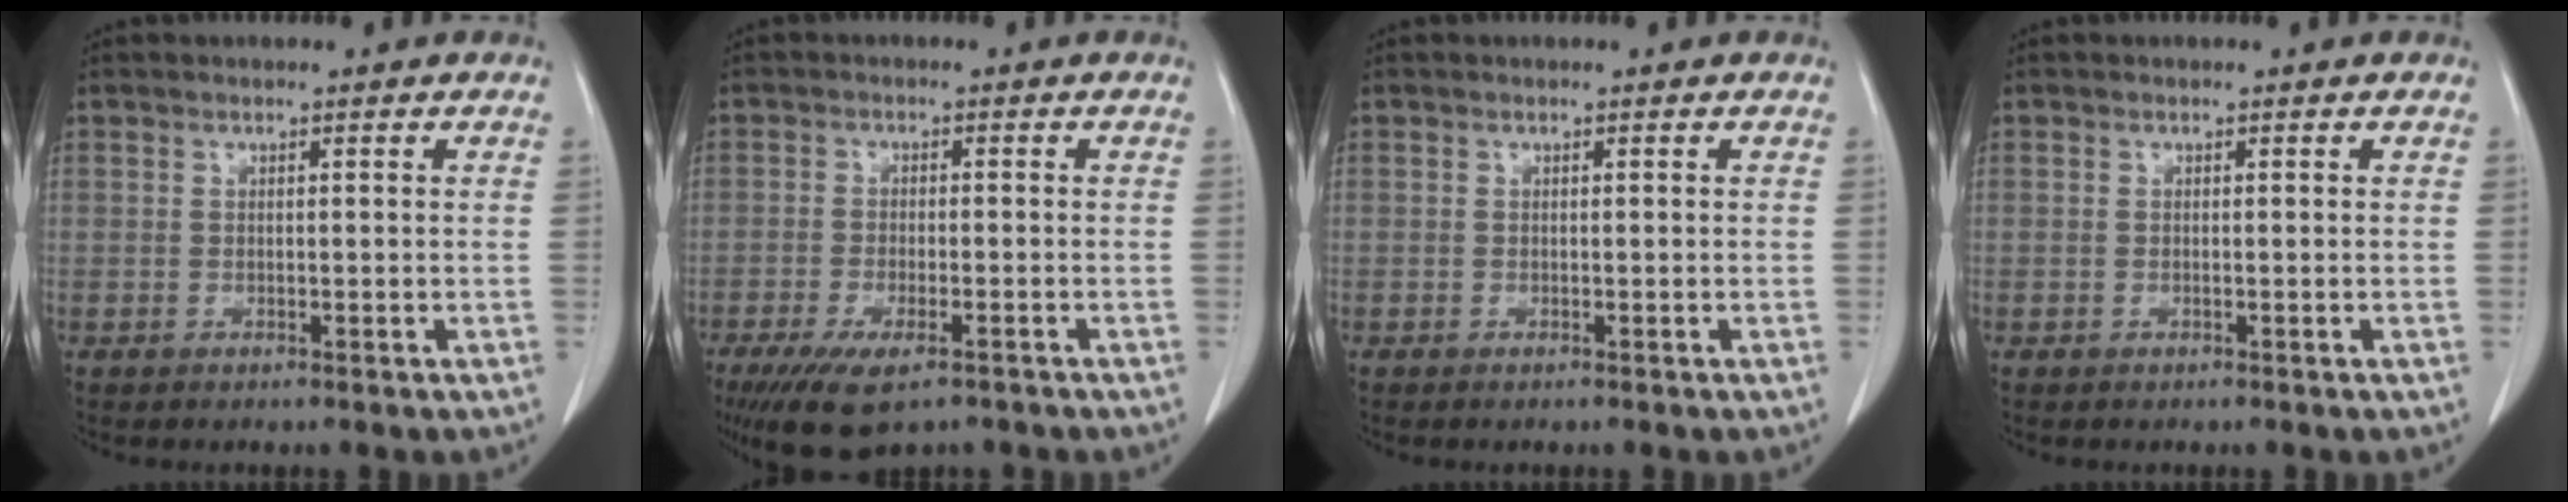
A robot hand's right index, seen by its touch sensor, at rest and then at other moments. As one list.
[{"total": 8.7, "force": [-5.8, 2.8, 5.9], "torque": [-0.095, -0.016, -0.089]}, {"total": 0.0}, {"total": 0.0}]